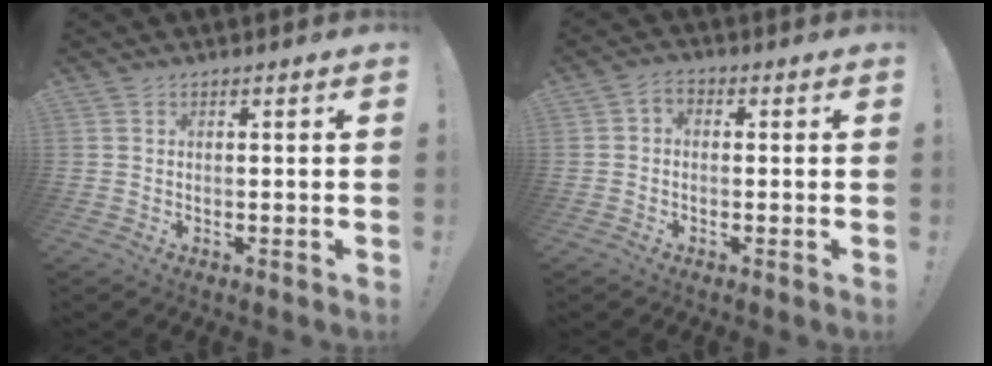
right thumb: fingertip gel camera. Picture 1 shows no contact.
{"total": 2.4, "force": [-1.0, 1.6, 1.4], "torque": [-0.020, 0.006, -0.019]}